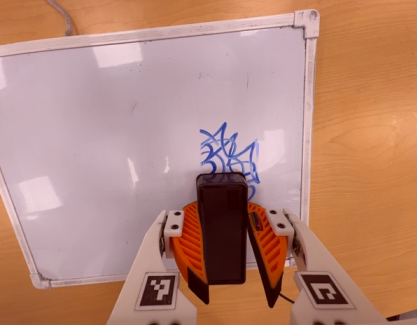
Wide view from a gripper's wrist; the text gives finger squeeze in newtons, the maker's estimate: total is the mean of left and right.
{"total": 9.8, "left": 9.7, "right": 10.0}